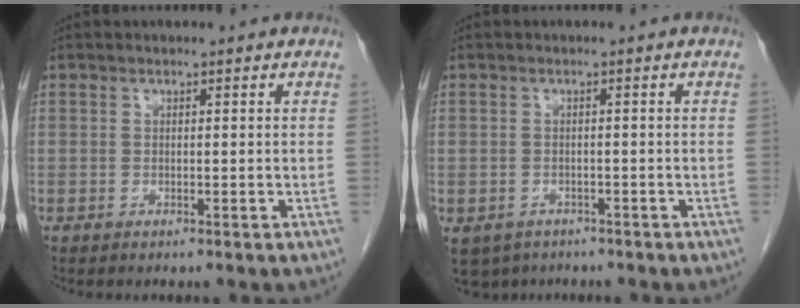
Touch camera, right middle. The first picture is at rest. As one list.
[{"total": 6.2, "force": [-4.1, 4.4, 1.5], "torque": [-0.033, -0.003, -0.059]}]